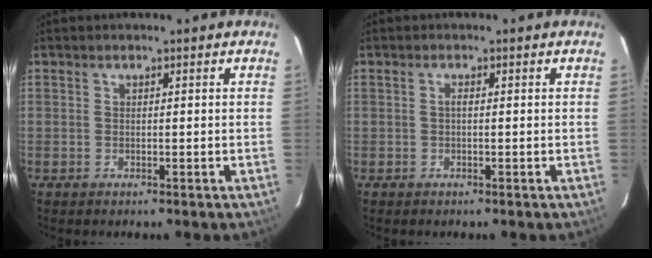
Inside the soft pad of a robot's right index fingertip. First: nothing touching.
{"total": 0.7, "force": [-0.1, 0.2, 0.6], "torque": [-0.010, 0.005, -0.004]}